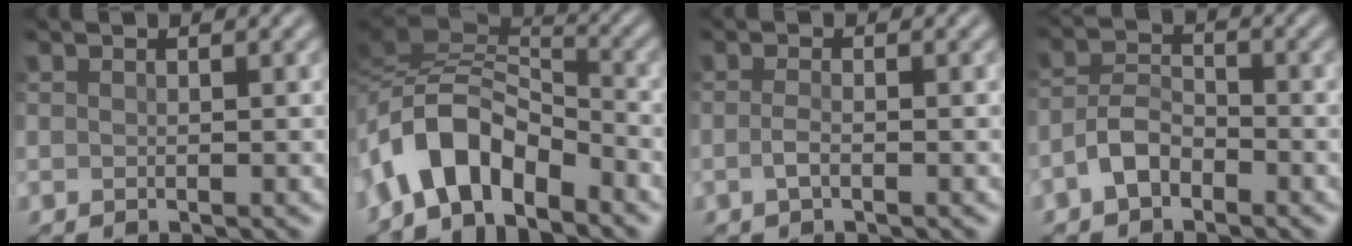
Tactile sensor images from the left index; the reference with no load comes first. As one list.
[{"total": 7.1, "force": [-4.7, 3.3, 4.2], "torque": [-0.064, 0.008, -0.091]}, {"total": 1.2, "force": [-0.8, 0.2, 0.9], "torque": [-0.021, -0.001, -0.014]}, {"total": 3.0, "force": [-2.1, 1.4, 1.6], "torque": [-0.034, 0.007, -0.043]}]